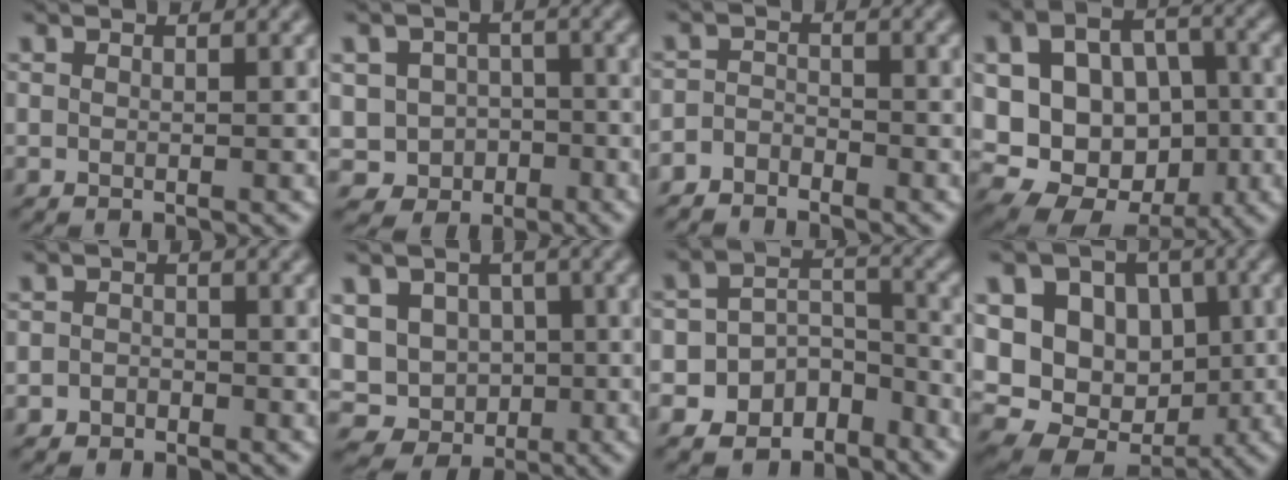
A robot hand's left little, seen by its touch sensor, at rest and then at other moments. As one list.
[{"total": 4.3, "force": [-1.4, 3.9, 1.0], "torque": [0.003, 0.005, -0.040]}, {"total": 2.2, "force": [-2.0, 0.8, 0.2], "torque": [-0.003, 0.005, -0.048]}, {"total": 14.4, "force": [0.1, 11.7, 8.3], "torque": [-0.159, 0.018, 0.012]}, {"total": 1.6, "force": [-0.9, 1.3, 0.2], "torque": [0.020, 0.007, -0.027]}, {"total": 8.3, "force": [-1.3, 7.6, 3.1], "torque": [-0.046, 0.017, -0.043]}, {"total": 10.7, "force": [-7.4, 7.6, 1.4], "torque": [-0.024, -0.001, -0.117]}, {"total": 13.8, "force": [1.8, 11.4, 7.4], "torque": [-0.142, 0.032, 0.024]}]